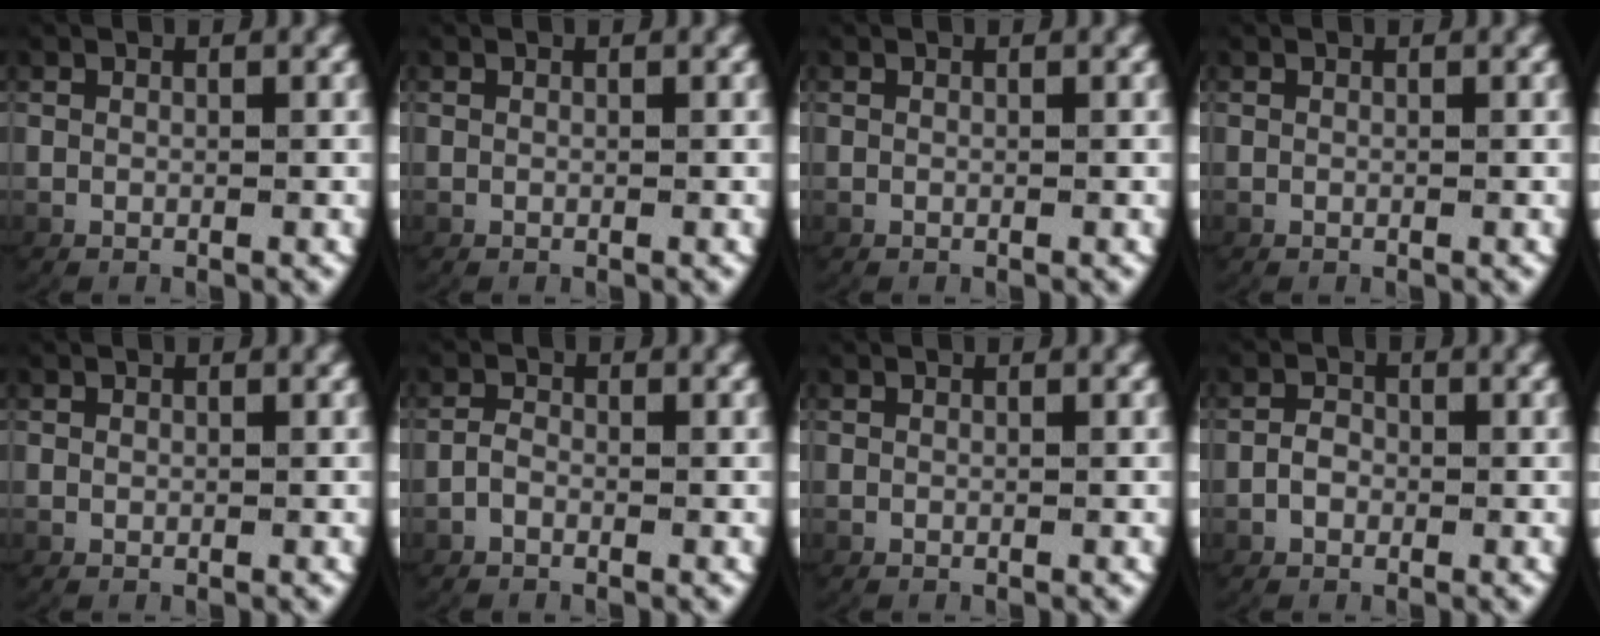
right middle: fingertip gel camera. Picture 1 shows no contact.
{"total": 0.0}
{"total": 0.0}
{"total": 0.0}
{"total": 0.0}
{"total": 0.9, "force": [-0.7, 0.3, 0.5], "torque": [-0.020, -0.005, -0.011]}
{"total": 0.0}
{"total": 1.1, "force": [-0.6, 0.7, 0.6], "torque": [-0.022, -0.005, -0.007]}